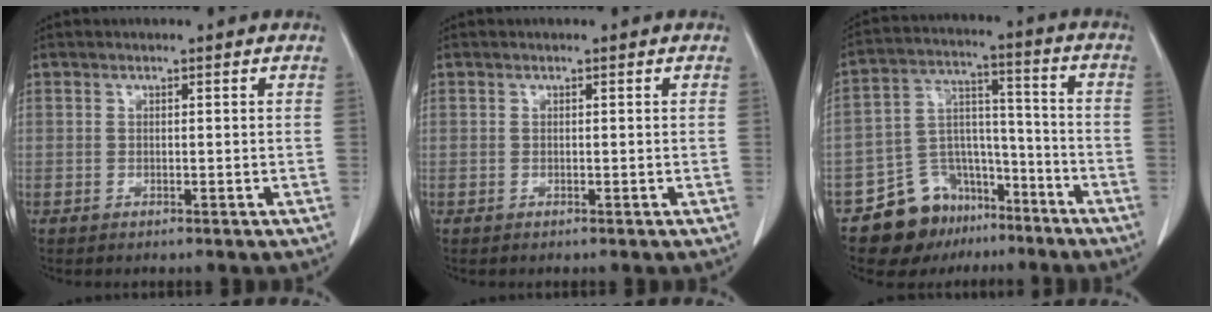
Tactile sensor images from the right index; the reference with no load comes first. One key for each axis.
{"total": 0.0}
{"total": 12.3, "fx": -8.8, "fy": 7.9, "fz": 3.3, "tx": -0.056, "ty": 0.059, "tz": -0.143}